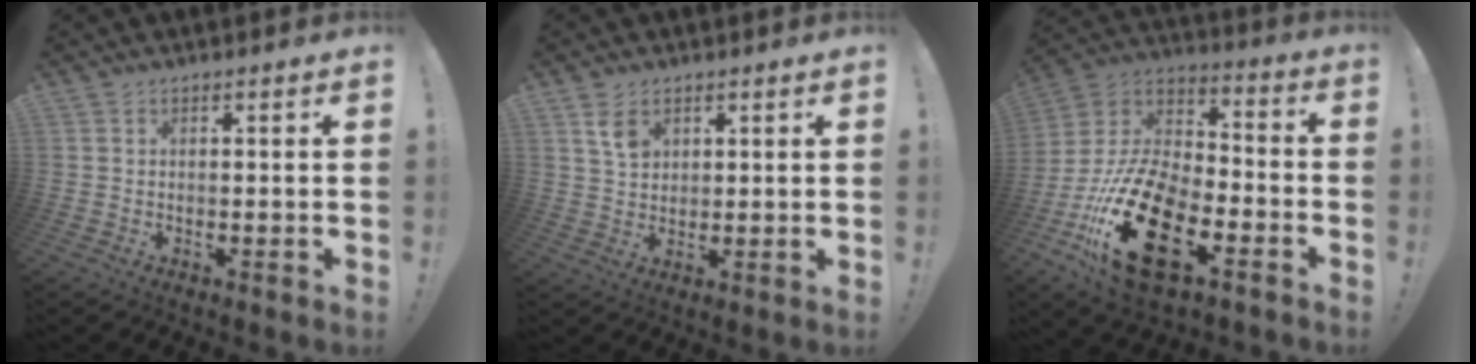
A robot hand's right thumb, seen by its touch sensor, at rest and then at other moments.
{"total": 5.3, "force": [2.9, 3.6, 2.6], "torque": [-0.033, -0.012, 0.052]}
{"total": 25.1, "force": [-11.5, 13.4, 17.9], "torque": [-0.364, 0.066, -0.190]}